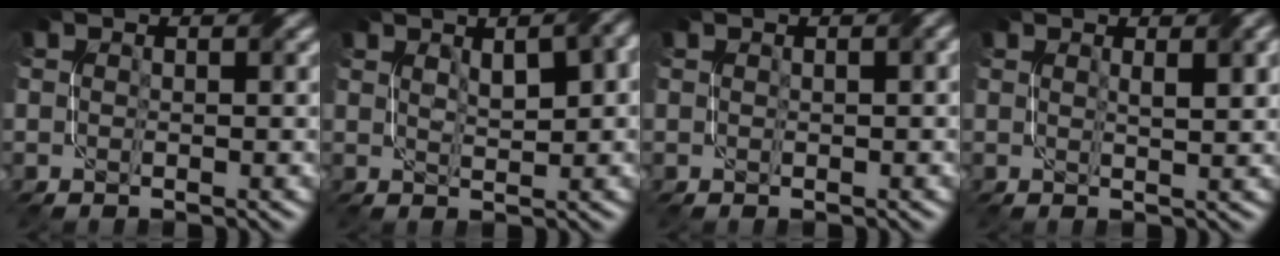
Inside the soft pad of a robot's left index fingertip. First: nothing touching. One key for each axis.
{"total": 6.2, "fx": 2.3, "fy": 2.3, "fz": 5.3, "tx": -0.061, "ty": 0.021, "tz": 0.026}
{"total": 1.3, "fx": 0.4, "fy": 0.2, "fz": 1.2, "tx": -0.017, "ty": 0.002, "tz": 0.006}
{"total": 3.3, "fx": 1.2, "fy": 1.0, "fz": 2.9, "tx": -0.028, "ty": 0.003, "tz": 0.018}